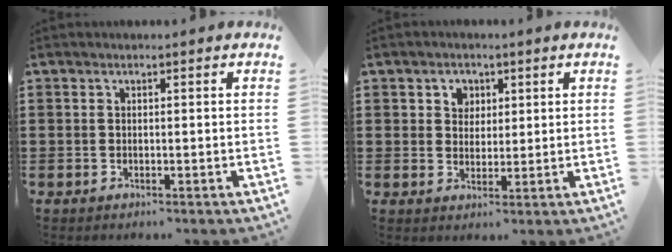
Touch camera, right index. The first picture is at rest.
{"total": 2.8, "force": [1.2, 2.5, 0.5], "torque": [-0.022, 0.013, 0.020]}